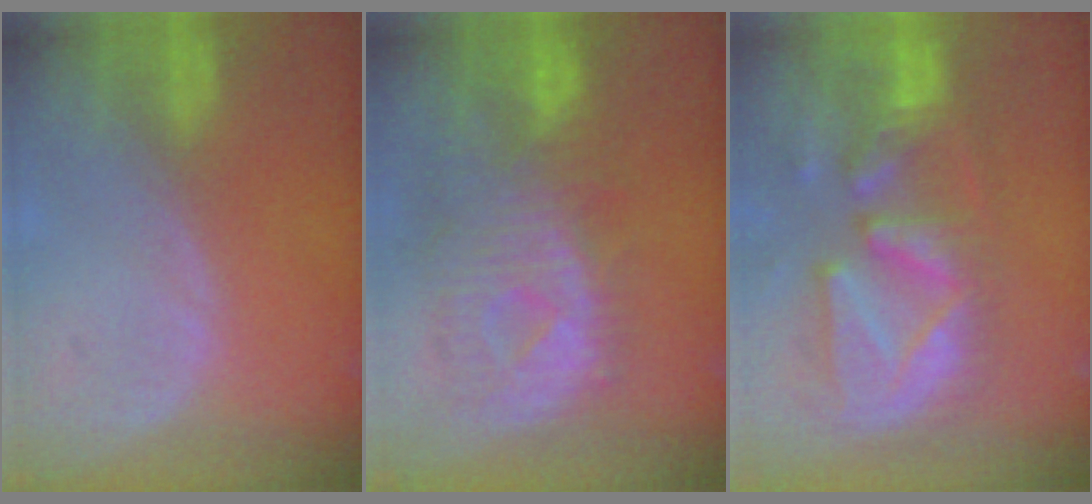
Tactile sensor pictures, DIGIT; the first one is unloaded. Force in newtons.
{"total": 10.7, "press": 9.6, "slide": 4.7}
{"total": 13.3, "press": 11.5, "slide": 6.7}